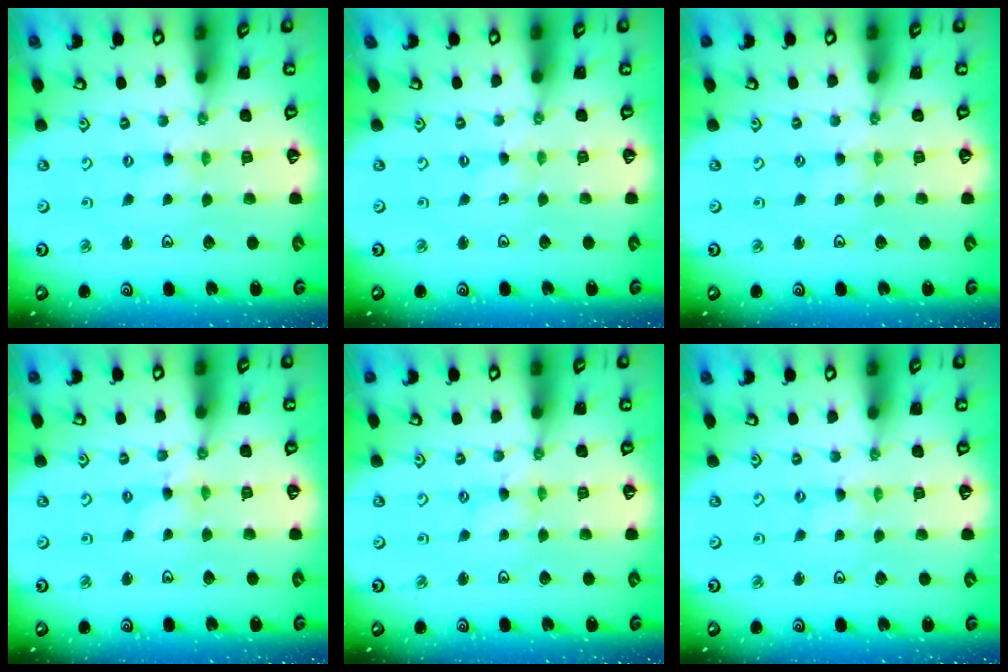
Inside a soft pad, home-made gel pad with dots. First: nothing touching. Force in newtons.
{"total": 0.0}
{"total": 0.5, "press": 0.5, "slide": 0.2}
{"total": 1.6, "press": 1.6, "slide": 0.2}
{"total": 1.2, "press": 1.2, "slide": 0.2}
{"total": 0.0}